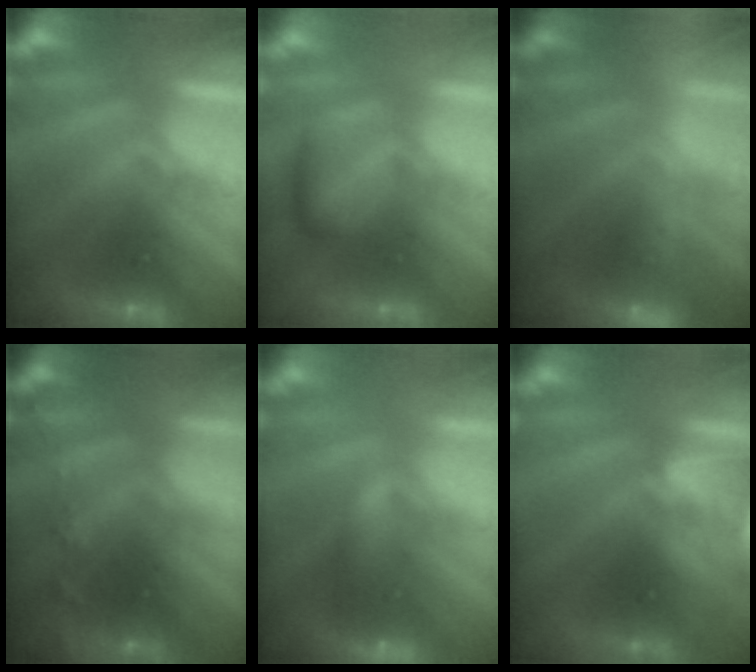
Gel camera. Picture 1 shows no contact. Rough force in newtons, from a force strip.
{"total": 2.4}
{"total": 2.2}
{"total": 5.8}
{"total": 9.6}
{"total": 6.6}